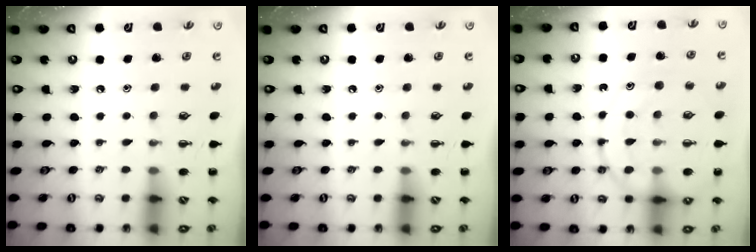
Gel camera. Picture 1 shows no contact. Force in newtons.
{"total": 0.0}
{"total": 15.7, "press": 15.6, "slide": 1.6}